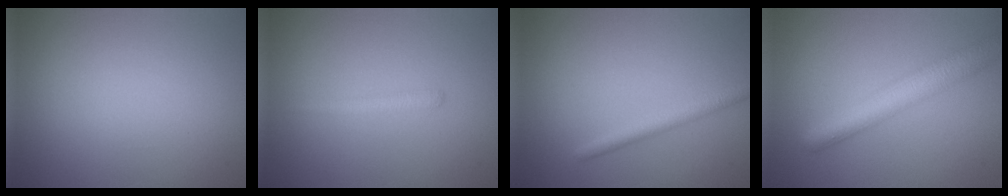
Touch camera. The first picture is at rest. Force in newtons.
{"total": 1.2, "press": 1.2, "slide": 0.0}
{"total": 2.0, "press": 2.0, "slide": 0.1}
{"total": 4.9, "press": 4.9, "slide": 0.2}